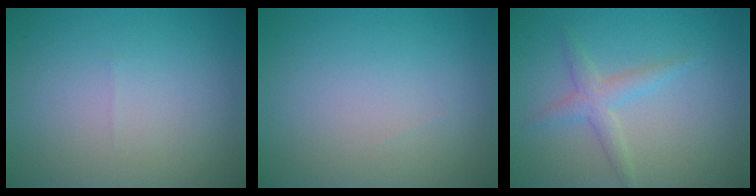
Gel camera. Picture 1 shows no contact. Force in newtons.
{"total": 0.0}
{"total": 2.2, "press": 2.2, "slide": 0.1}